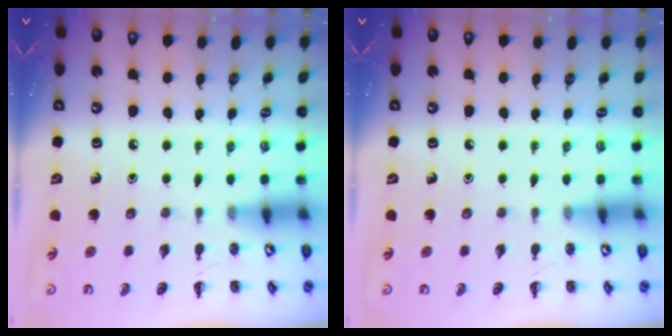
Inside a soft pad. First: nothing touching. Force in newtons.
{"total": 0.0}